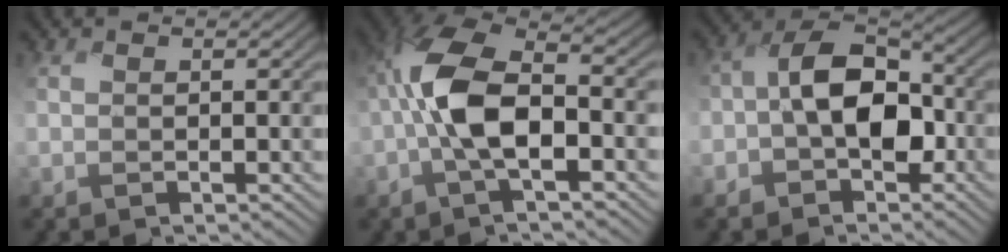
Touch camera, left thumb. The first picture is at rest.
{"total": 9.7, "force": [-2.2, 4.3, 8.4], "torque": [-0.177, 0.015, -0.053]}
{"total": 9.3, "force": [-2.0, 6.4, 6.5], "torque": [-0.101, 0.013, -0.057]}